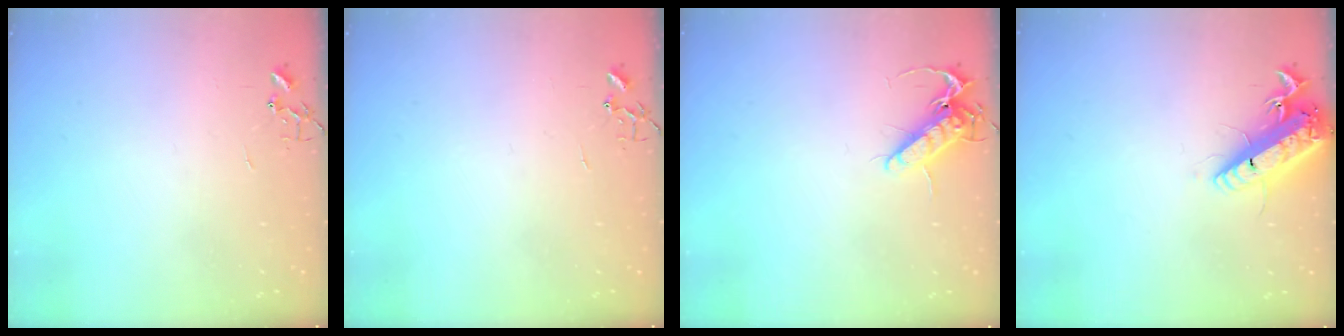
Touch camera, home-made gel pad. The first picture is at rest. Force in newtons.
{"total": 0.0}
{"total": 10.9, "press": 10.8, "slide": 1.6}
{"total": 16.9, "press": 16.6, "slide": 3.3}